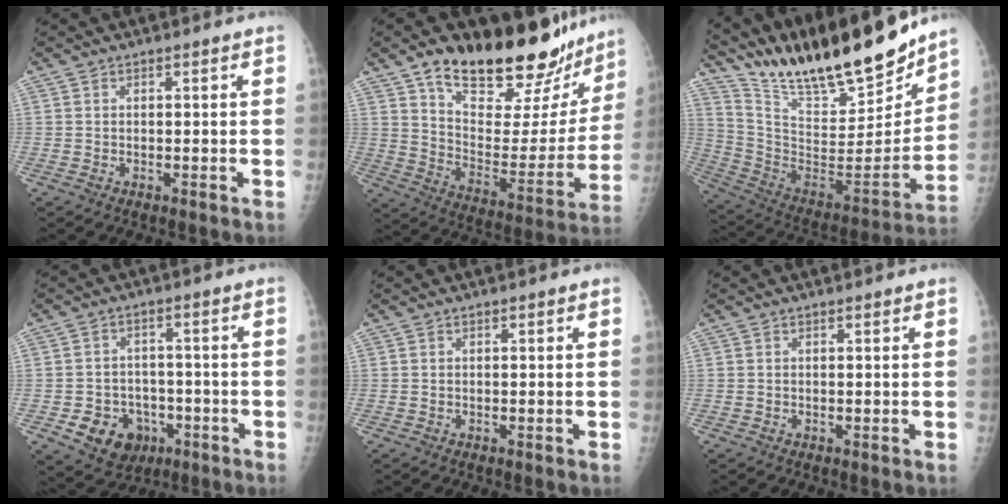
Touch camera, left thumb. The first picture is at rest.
{"total": 26.6, "force": [20.6, 9.6, 13.8], "torque": [-0.163, -0.099, 0.306]}
{"total": 27.8, "force": [23.4, 6.0, 13.7], "torque": [-0.200, -0.107, 0.382]}
{"total": 9.5, "force": [-3.6, 7.9, 3.8], "torque": [-0.039, 0.021, -0.044]}
{"total": 0.0}
{"total": 0.0}